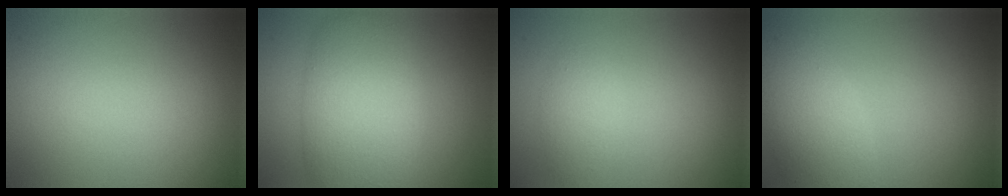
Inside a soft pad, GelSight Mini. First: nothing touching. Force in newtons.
{"total": 7.9, "press": 7.9, "slide": 0.2}
{"total": 1.6, "press": 1.6, "slide": 0.1}
{"total": 4.3, "press": 4.3, "slide": 0.3}